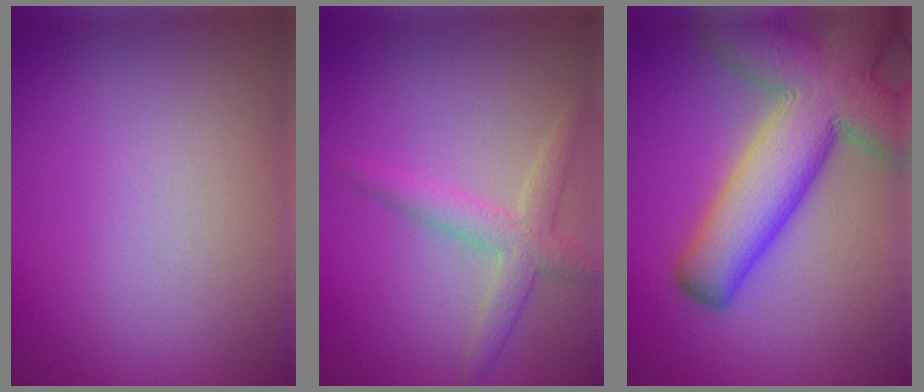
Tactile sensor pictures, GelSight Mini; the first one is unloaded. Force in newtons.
{"total": 2.8, "press": 2.8, "slide": 0.1}
{"total": 11.6, "press": 11.6, "slide": 0.7}